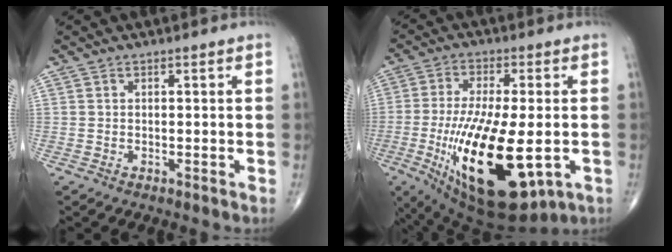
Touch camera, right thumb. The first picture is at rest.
{"total": 23.0, "force": [-5.2, 8.6, 20.7], "torque": [-0.393, -0.030, -0.066]}